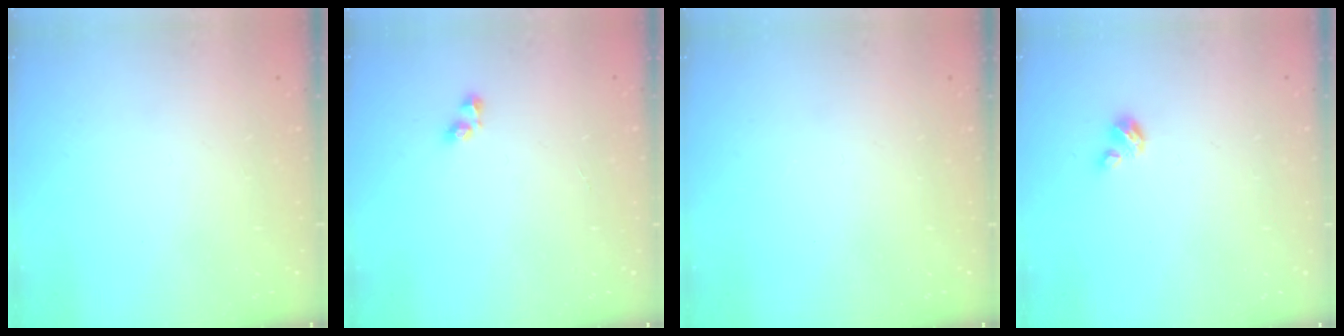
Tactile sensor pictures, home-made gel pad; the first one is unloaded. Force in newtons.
{"total": 2.6, "press": 2.6, "slide": 0.2}
{"total": 0.0}
{"total": 2.9, "press": 2.9, "slide": 0.3}